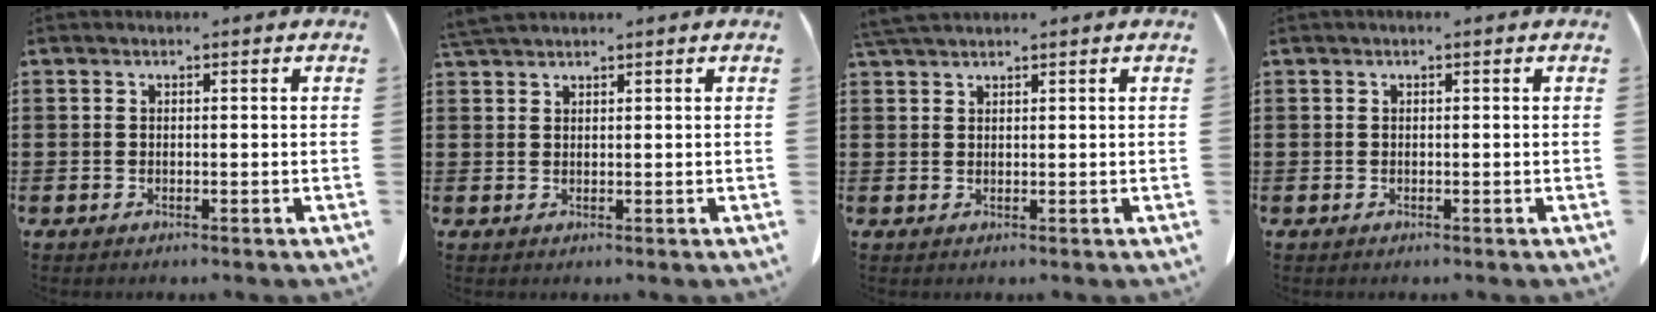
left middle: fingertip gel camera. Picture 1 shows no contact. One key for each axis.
{"total": 2.3, "fx": 2.1, "fy": 0.3, "fz": 0.9, "tx": -0.023, "ty": 0.003, "tz": 0.041}
{"total": 2.4, "fx": 2.2, "fy": 0.4, "fz": 1.0, "tx": -0.026, "ty": 0.003, "tz": 0.042}
{"total": 0.0}